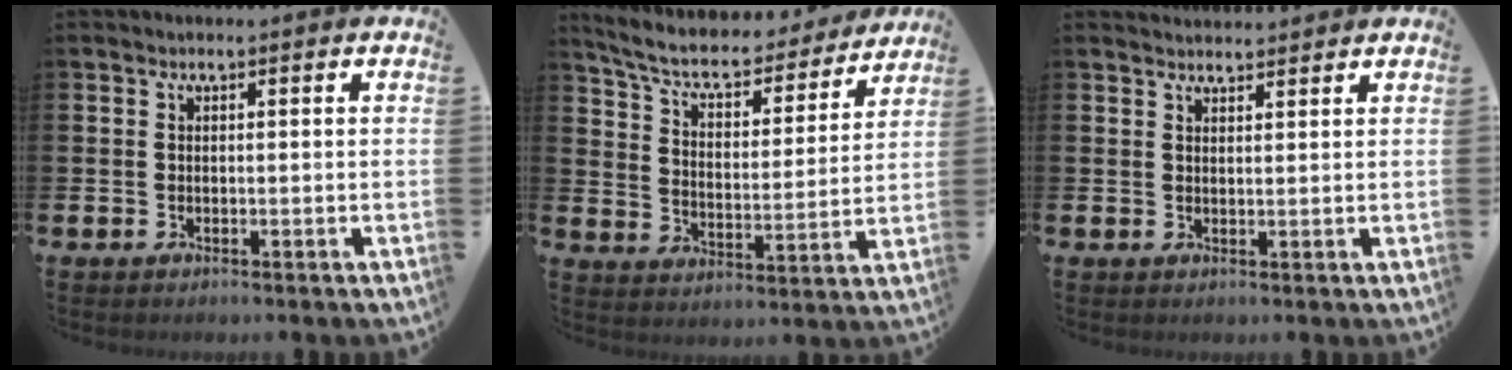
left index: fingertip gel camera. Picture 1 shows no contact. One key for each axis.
{"total": 7.2, "fx": 6.4, "fy": 1.9, "fz": 2.6, "tx": -0.086, "ty": -0.046, "tz": 0.107}
{"total": 2.2, "fx": 2.2, "fy": 0.3, "fz": 0.0, "tx": 0.009, "ty": -0.015, "tz": 0.037}